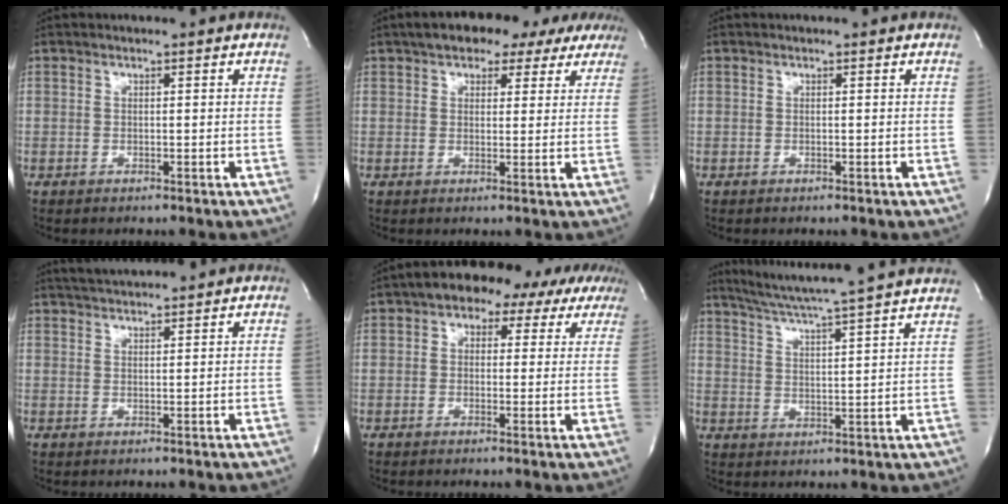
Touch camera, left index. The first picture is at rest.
{"total": 11.3, "force": [8.2, 5.3, 5.7], "torque": [-0.063, 0.033, 0.100]}
{"total": 0.0}
{"total": 4.3, "force": [4.1, -0.3, 1.1], "torque": [-0.025, 0.022, 0.072]}
{"total": 9.1, "force": [5.3, 5.5, 5.0], "torque": [-0.053, 0.032, 0.056]}
{"total": 17.0, "force": [15.1, -1.7, 7.6], "torque": [-0.137, -0.019, 0.204]}